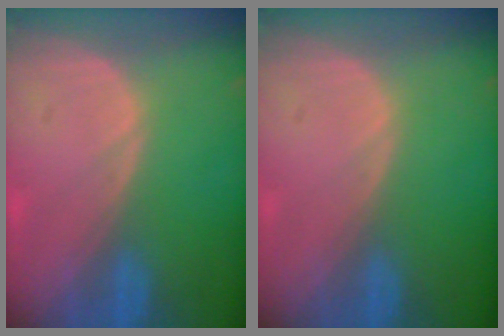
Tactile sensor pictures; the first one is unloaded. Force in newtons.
{"total": 0.0}